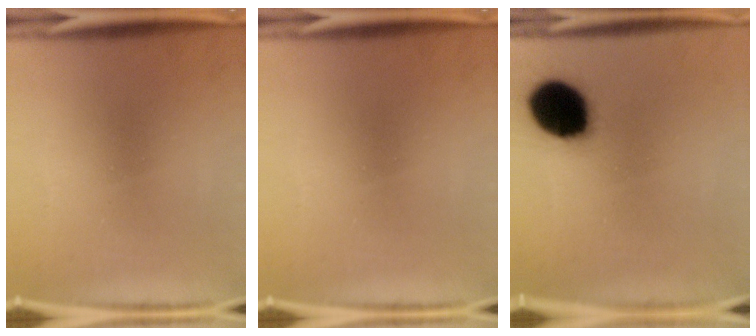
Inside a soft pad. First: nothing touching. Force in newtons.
{"total": 0.0}
{"total": 18.8}